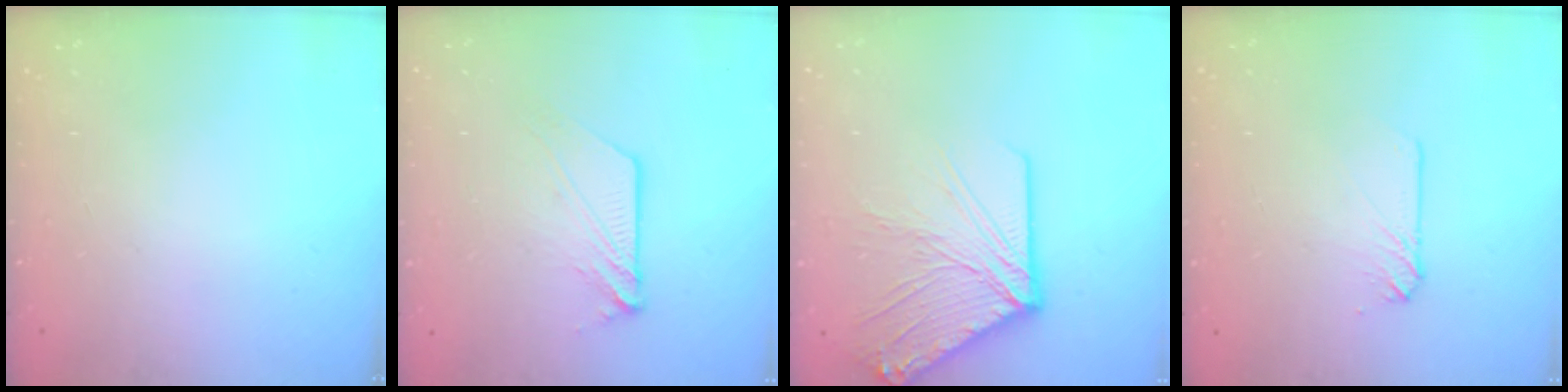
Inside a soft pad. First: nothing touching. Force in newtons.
{"total": 7.4, "press": 7.4, "slide": 0.5}
{"total": 16.4, "press": 16.2, "slide": 2.3}
{"total": 3.9, "press": 3.9, "slide": 0.5}